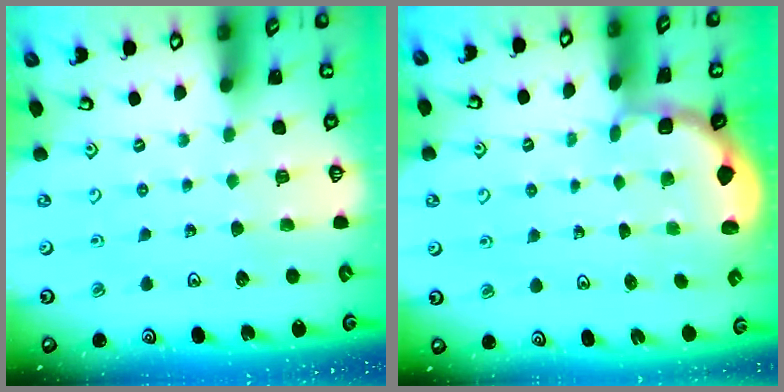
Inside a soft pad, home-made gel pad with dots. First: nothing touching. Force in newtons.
{"total": 1.9, "press": 1.8, "slide": 0.7}